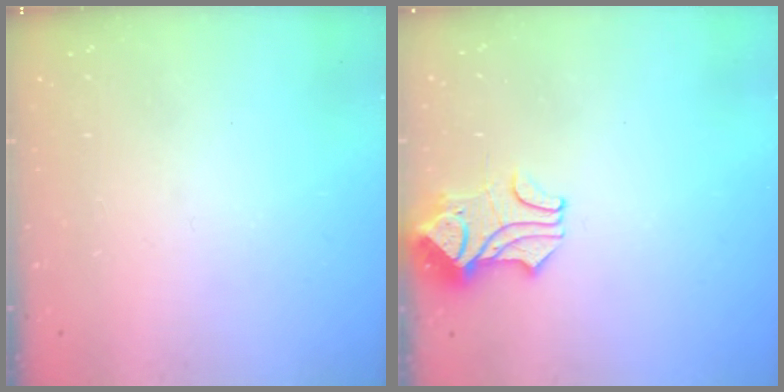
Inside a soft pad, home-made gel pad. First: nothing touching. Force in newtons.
{"total": 1.8, "press": 1.4, "slide": 1.0}